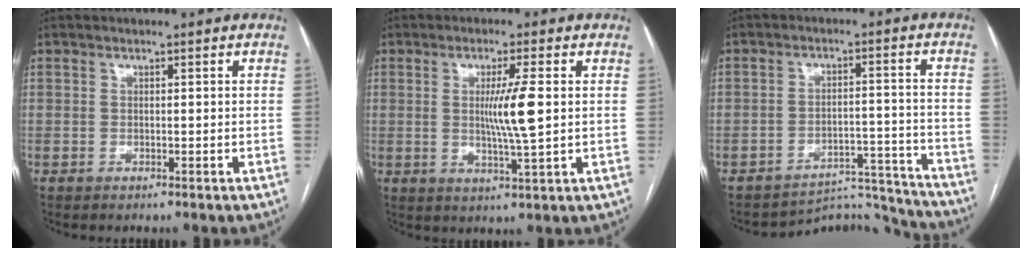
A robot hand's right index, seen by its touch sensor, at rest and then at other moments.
{"total": 6.6, "force": [0.6, -0.4, 6.6], "torque": [-0.115, -0.009, 0.013]}
{"total": 10.6, "force": [-10.3, 0.9, -2.1], "torque": [0.048, 0.049, -0.140]}